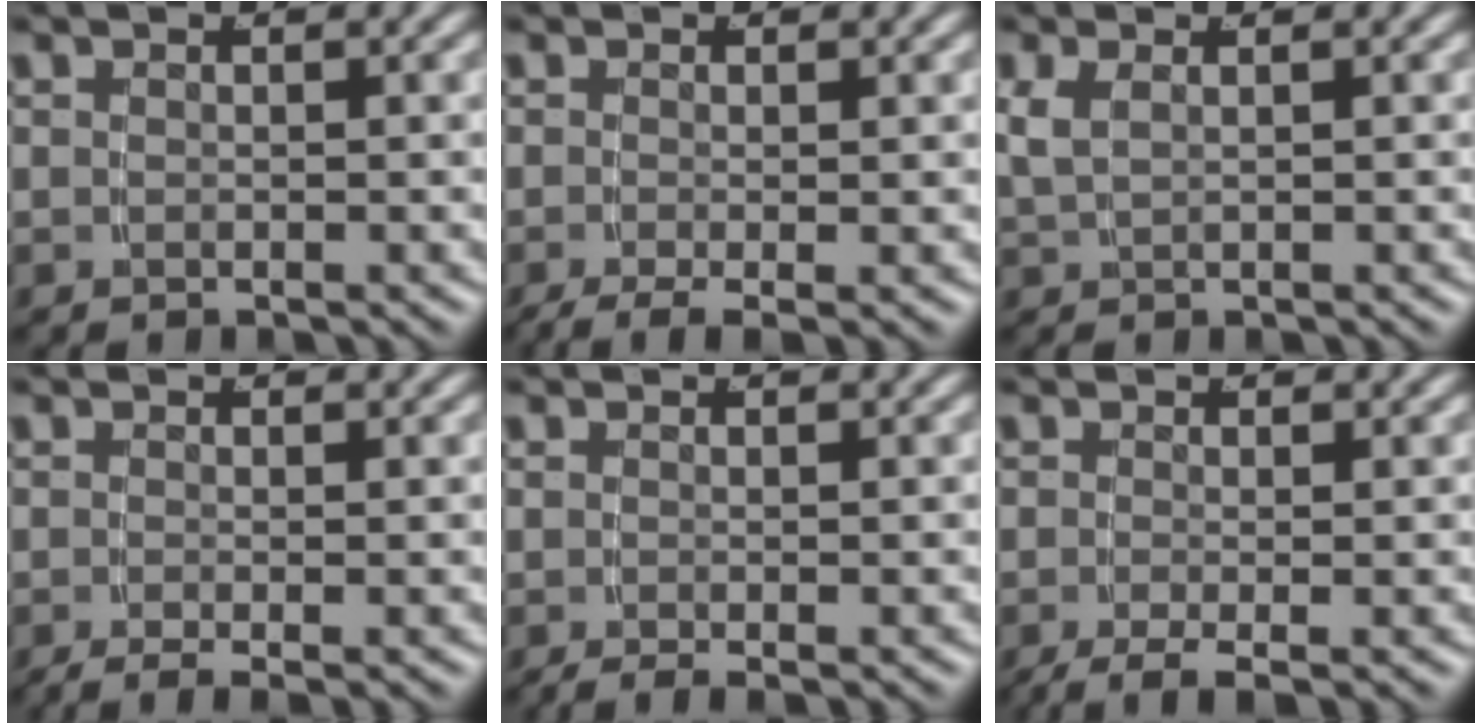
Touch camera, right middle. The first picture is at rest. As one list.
[{"total": 3.1, "force": [-2.4, 0.7, 1.9], "torque": [-0.032, -0.017, -0.029]}, {"total": 1.8, "force": [0.7, 0.9, 1.4], "torque": [-0.032, 0.003, 0.018]}, {"total": 2.1, "force": [-1.6, 0.1, 1.3], "torque": [-0.020, -0.010, -0.022]}, {"total": 1.2, "force": [-1.0, -0.3, 0.7], "torque": [-0.007, -0.005, -0.013]}, {"total": 3.4, "force": [-2.5, 0.8, 2.1], "torque": [-0.041, -0.021, -0.030]}]